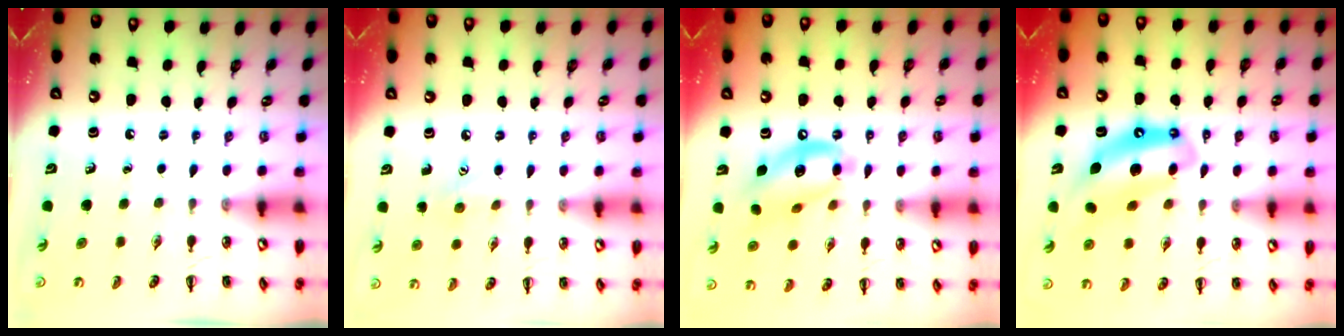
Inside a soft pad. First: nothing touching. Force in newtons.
{"total": 6.0, "press": 5.8, "slide": 1.5}
{"total": 14.6, "press": 14.2, "slide": 3.7}
{"total": 12.4, "press": 11.9, "slide": 3.5}